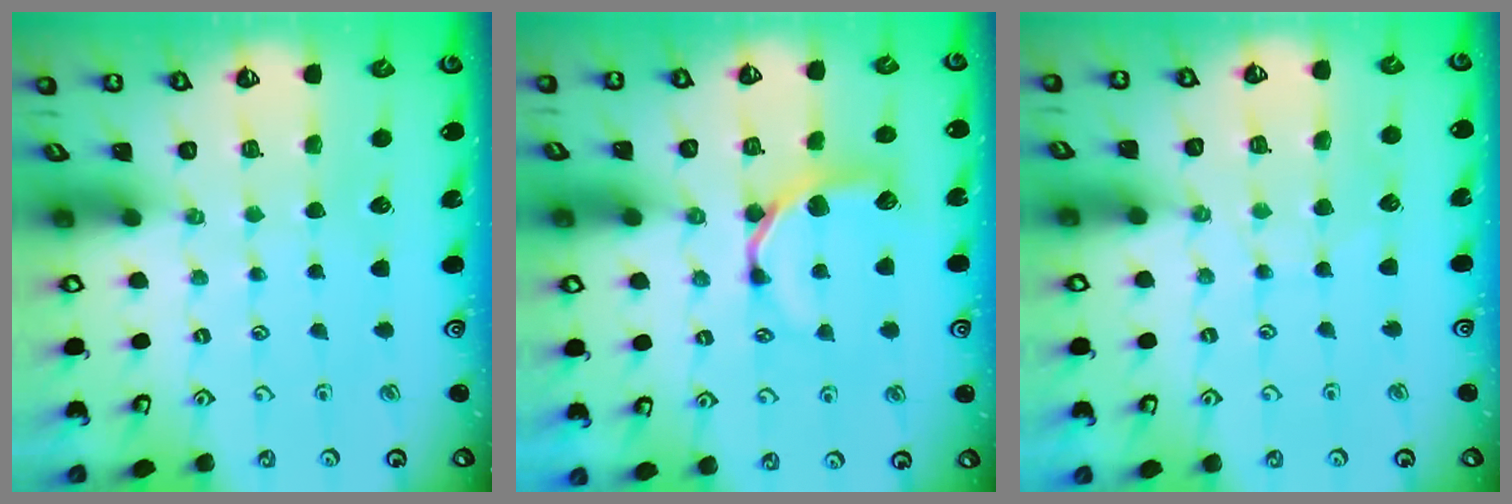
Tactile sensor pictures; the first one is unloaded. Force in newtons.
{"total": 8.9, "press": 8.9, "slide": 0.9}
{"total": 5.5, "press": 5.5, "slide": 0.6}